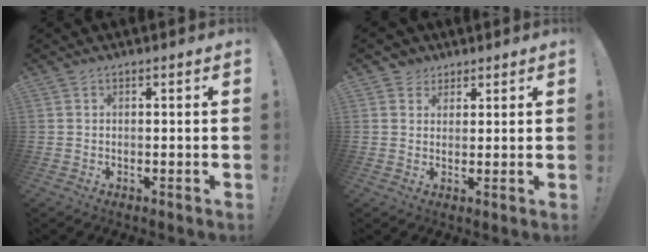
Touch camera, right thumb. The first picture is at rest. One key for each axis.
{"total": 3.9, "fx": 2.3, "fy": 3.1, "fz": 0.4, "tx": -0.009, "ty": -0.010, "tz": 0.044}